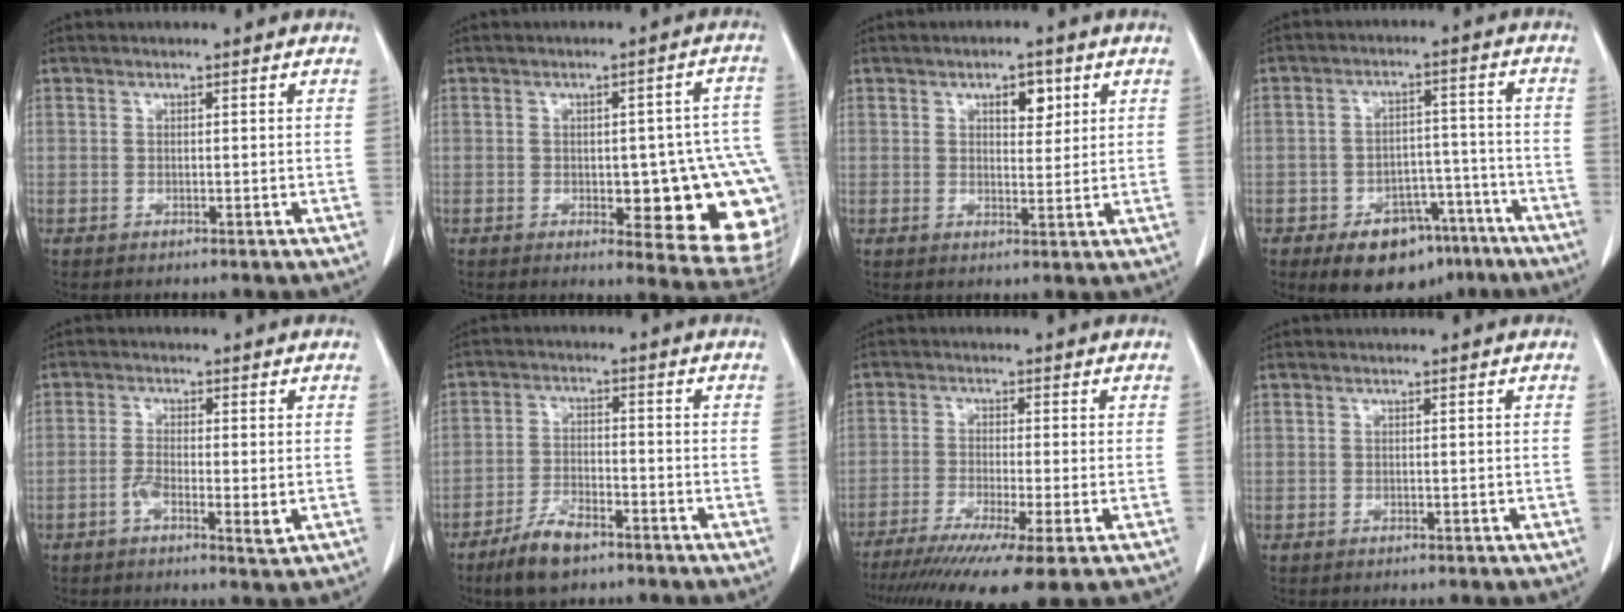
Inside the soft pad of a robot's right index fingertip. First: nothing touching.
{"total": 16.5, "force": [-2.8, 4.9, 15.6], "torque": [-0.118, 0.018, -0.012]}
{"total": 3.9, "force": [1.8, 1.9, 2.8], "torque": [-0.039, 0.001, 0.028]}
{"total": 11.3, "force": [-7.2, 6.4, 5.9], "torque": [-0.072, 0.023, -0.101]}
{"total": 4.1, "force": [-1.1, 0.9, 3.8], "torque": [-0.066, -0.002, -0.018]}
{"total": 6.7, "force": [-4.9, 2.3, 4.0], "torque": [-0.085, -0.006, -0.087]}
{"total": 12.6, "force": [-8.7, 0.0, 9.1], "torque": [-0.143, -0.033, -0.140]}
{"total": 0.0}